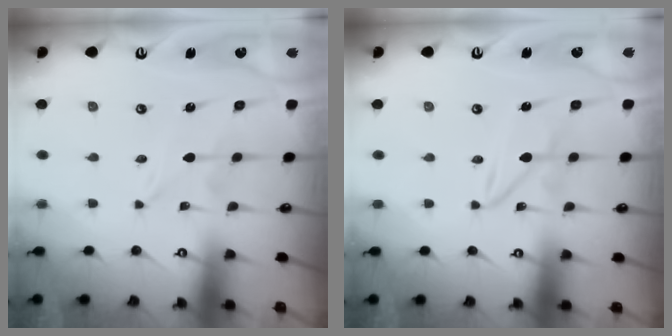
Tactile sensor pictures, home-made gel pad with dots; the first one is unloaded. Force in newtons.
{"total": 2.0, "press": 2.0, "slide": 0.2}